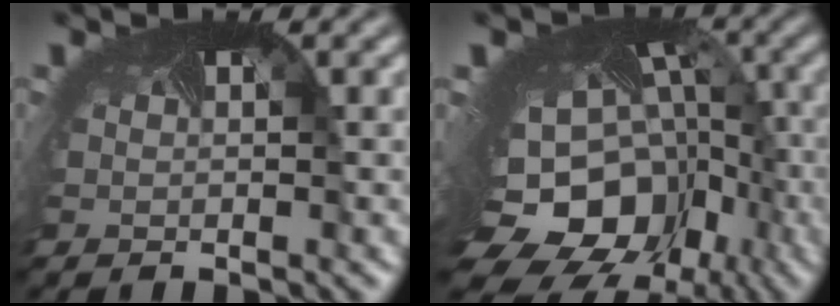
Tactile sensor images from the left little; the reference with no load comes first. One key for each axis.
{"total": 17.3, "fx": -6.2, "fy": 13.5, "fz": 8.9, "tx": -0.184, "ty": -0.059, "tz": -0.064}